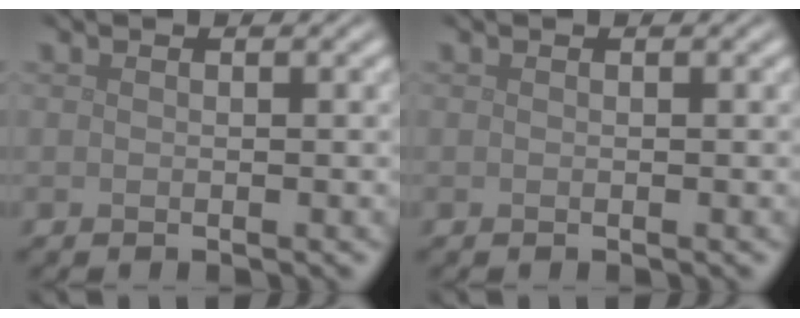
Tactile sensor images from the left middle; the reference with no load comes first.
{"total": 0.0}